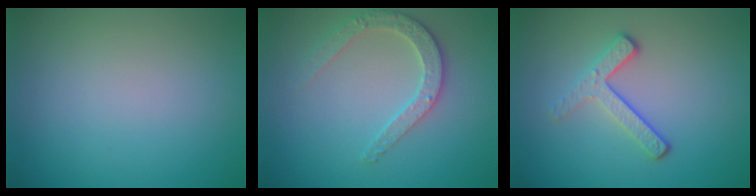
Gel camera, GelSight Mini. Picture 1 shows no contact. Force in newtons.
{"total": 2.7, "press": 2.7, "slide": 0.3}
{"total": 3.0, "press": 2.2, "slide": 2.1}